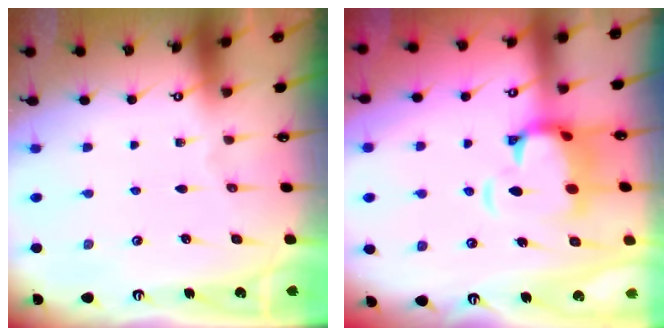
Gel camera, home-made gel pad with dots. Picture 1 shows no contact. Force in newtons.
{"total": 4.7, "press": 4.4, "slide": 1.7}